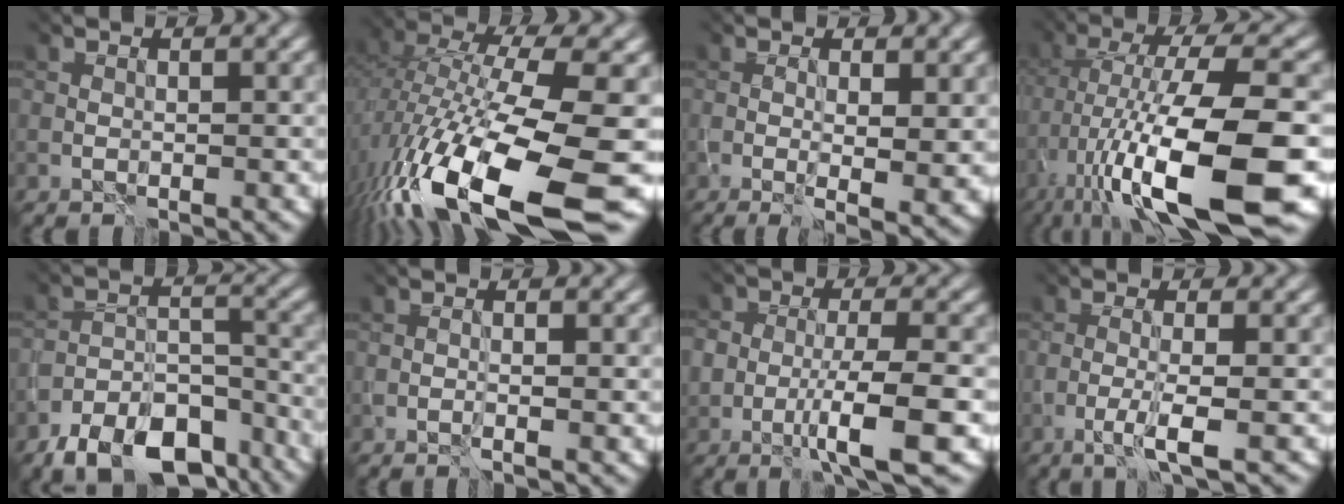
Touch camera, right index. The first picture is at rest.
{"total": 15.8, "force": [-8.0, 4.5, 12.9], "torque": [-0.257, -0.029, -0.136]}
{"total": 4.5, "force": [-0.4, 1.4, 4.2], "torque": [-0.070, -0.016, 0.000]}
{"total": 13.8, "force": [-5.0, 3.2, 12.5], "torque": [-0.223, -0.002, -0.074]}
{"total": 9.2, "force": [-7.6, 3.5, 4.0], "torque": [-0.056, -0.007, -0.129]}
{"total": 0.9, "force": [-0.2, -0.1, 0.8], "torque": [-0.016, -0.007, 0.000]}
{"total": 4.3, "force": [-1.9, 0.6, 3.8], "torque": [-0.066, -0.006, -0.037]}
{"total": 2.9, "force": [-1.5, -0.4, 2.4], "torque": [-0.050, -0.002, -0.033]}